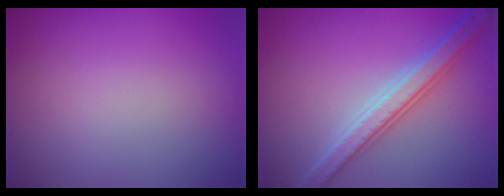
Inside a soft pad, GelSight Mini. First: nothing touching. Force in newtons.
{"total": 5.4, "press": 5.3, "slide": 1.0}